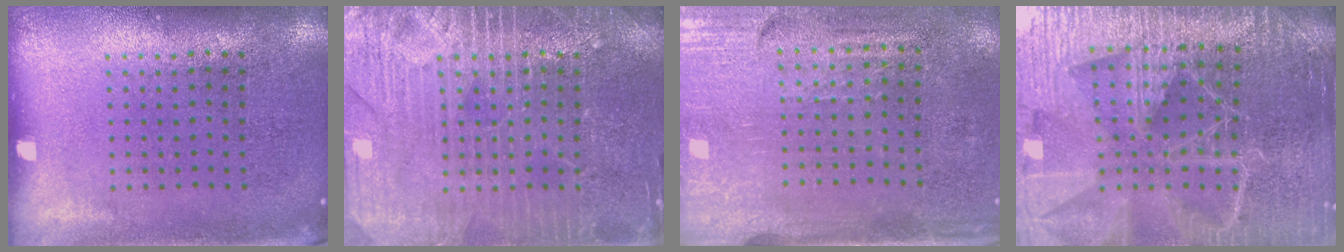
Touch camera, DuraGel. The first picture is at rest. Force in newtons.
{"total": 5.8, "press": 5.8, "slide": 0.7}
{"total": 3.2, "press": 2.8, "slide": 1.5}
{"total": 5.1, "press": 4.7, "slide": 2.1}